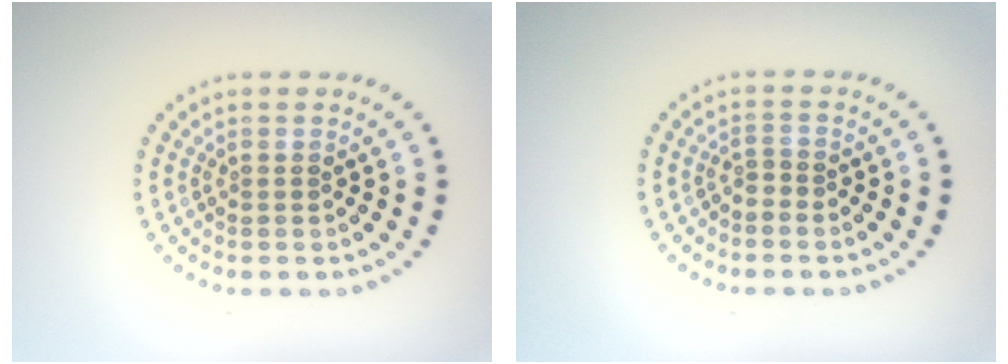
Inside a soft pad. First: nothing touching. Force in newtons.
{"total": 0.7, "press": 0.4, "slide": 0.6}